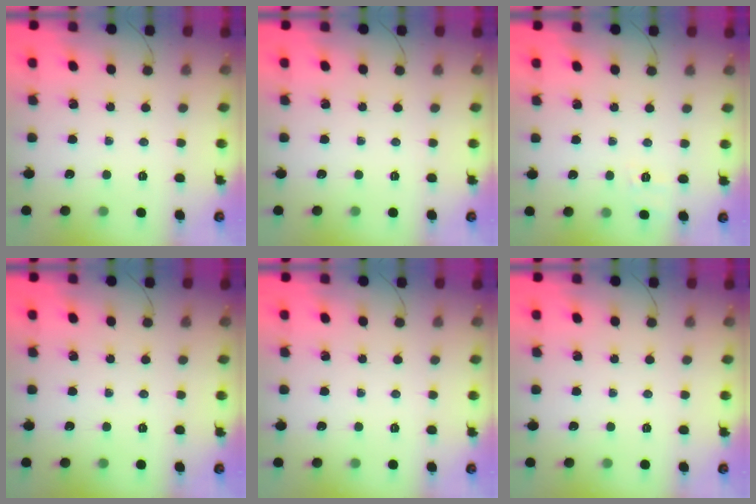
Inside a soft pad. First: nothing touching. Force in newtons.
{"total": 0.0}
{"total": 2.8, "press": 2.2, "slide": 1.8}
{"total": 0.0}
{"total": 0.0}
{"total": 0.0}